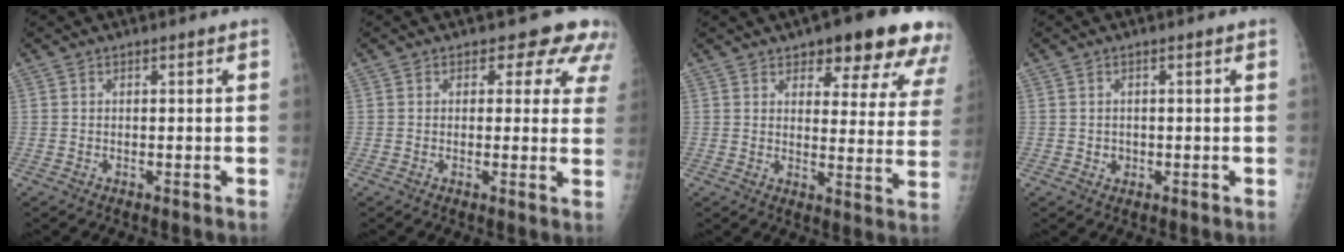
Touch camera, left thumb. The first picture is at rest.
{"total": 7.4, "force": [5.3, 4.4, 2.7], "torque": [0.017, -0.019, 0.039]}
{"total": 17.8, "force": [12.1, 6.4, 11.4], "torque": [-0.096, -0.051, 0.141]}
{"total": 1.2, "force": [-0.1, 1.1, 0.4], "torque": [-0.002, 0.002, 0.002]}